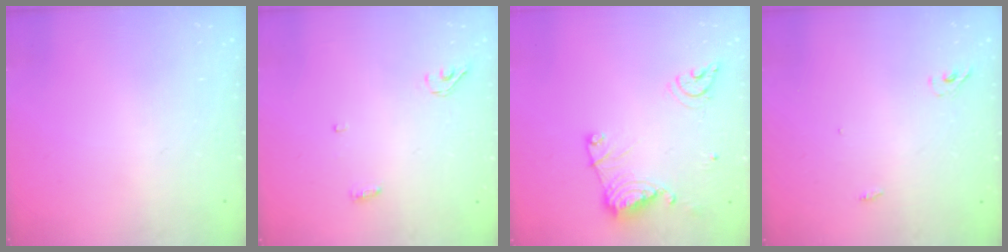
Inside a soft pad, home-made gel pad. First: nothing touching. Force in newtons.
{"total": 3.8, "press": 3.5, "slide": 1.4}
{"total": 13.6, "press": 13.5, "slide": 1.5}
{"total": 6.0, "press": 2.8, "slide": 5.3}